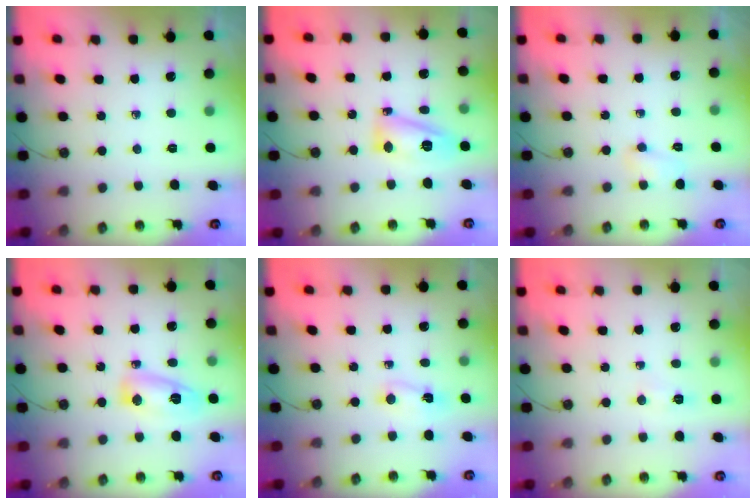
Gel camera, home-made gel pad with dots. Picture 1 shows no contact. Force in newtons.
{"total": 12.4, "press": 12.3, "slide": 1.2}
{"total": 7.0, "press": 4.1, "slide": 5.7}
{"total": 8.3, "press": 8.3, "slide": 0.8}
{"total": 2.0, "press": 1.6, "slide": 1.2}
{"total": 3.8, "press": 3.7, "slide": 0.5}